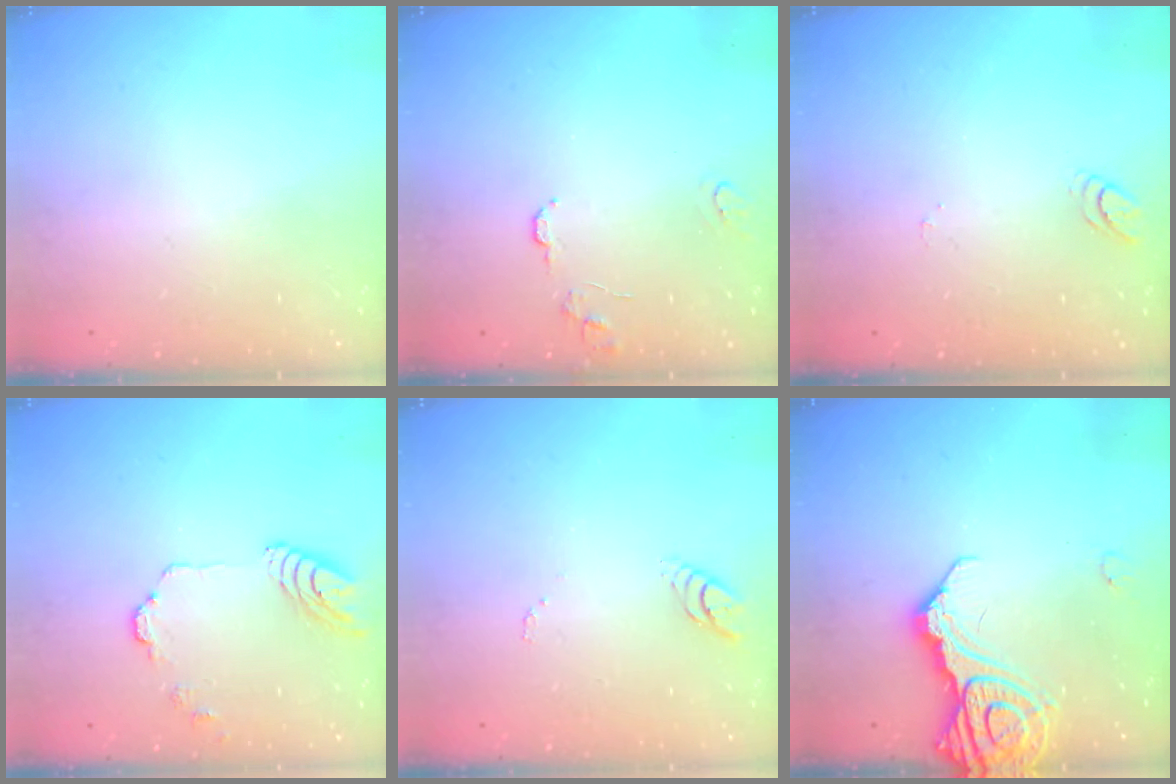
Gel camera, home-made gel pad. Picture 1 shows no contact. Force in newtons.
{"total": 7.5, "press": 7.5, "slide": 0.6}
{"total": 4.9, "press": 4.9, "slide": 0.5}
{"total": 10.2, "press": 10.1, "slide": 1.1}
{"total": 3.8, "press": 3.8, "slide": 0.4}
{"total": 14.6, "press": 14.5, "slide": 1.5}